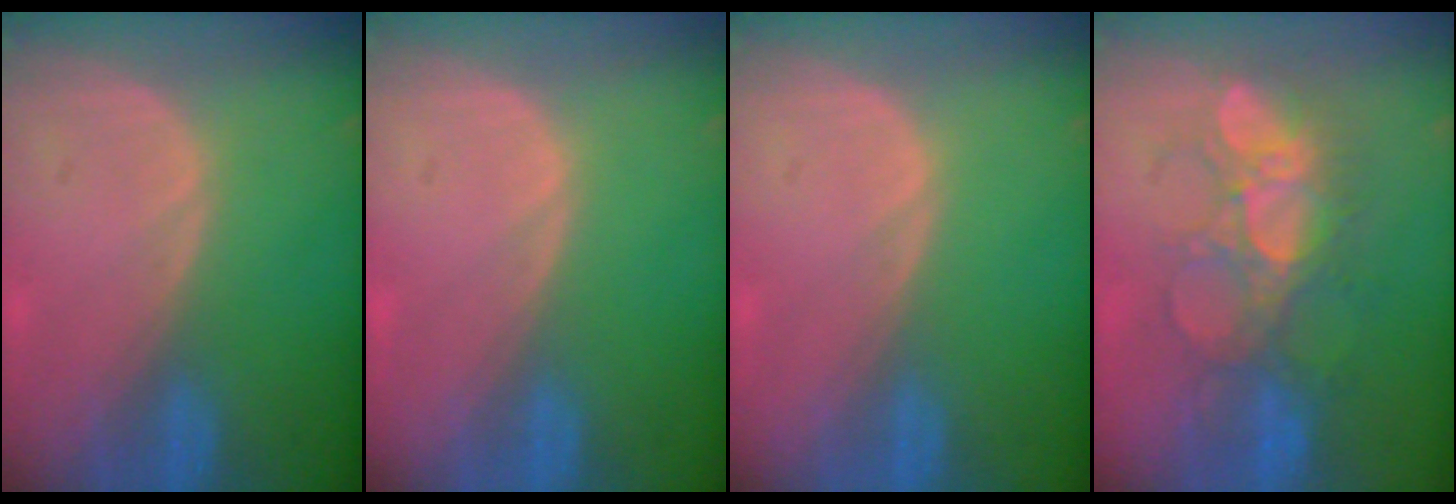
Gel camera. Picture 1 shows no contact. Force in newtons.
{"total": 0.0}
{"total": 0.0}
{"total": 8.6, "press": 8.3, "slide": 2.1}